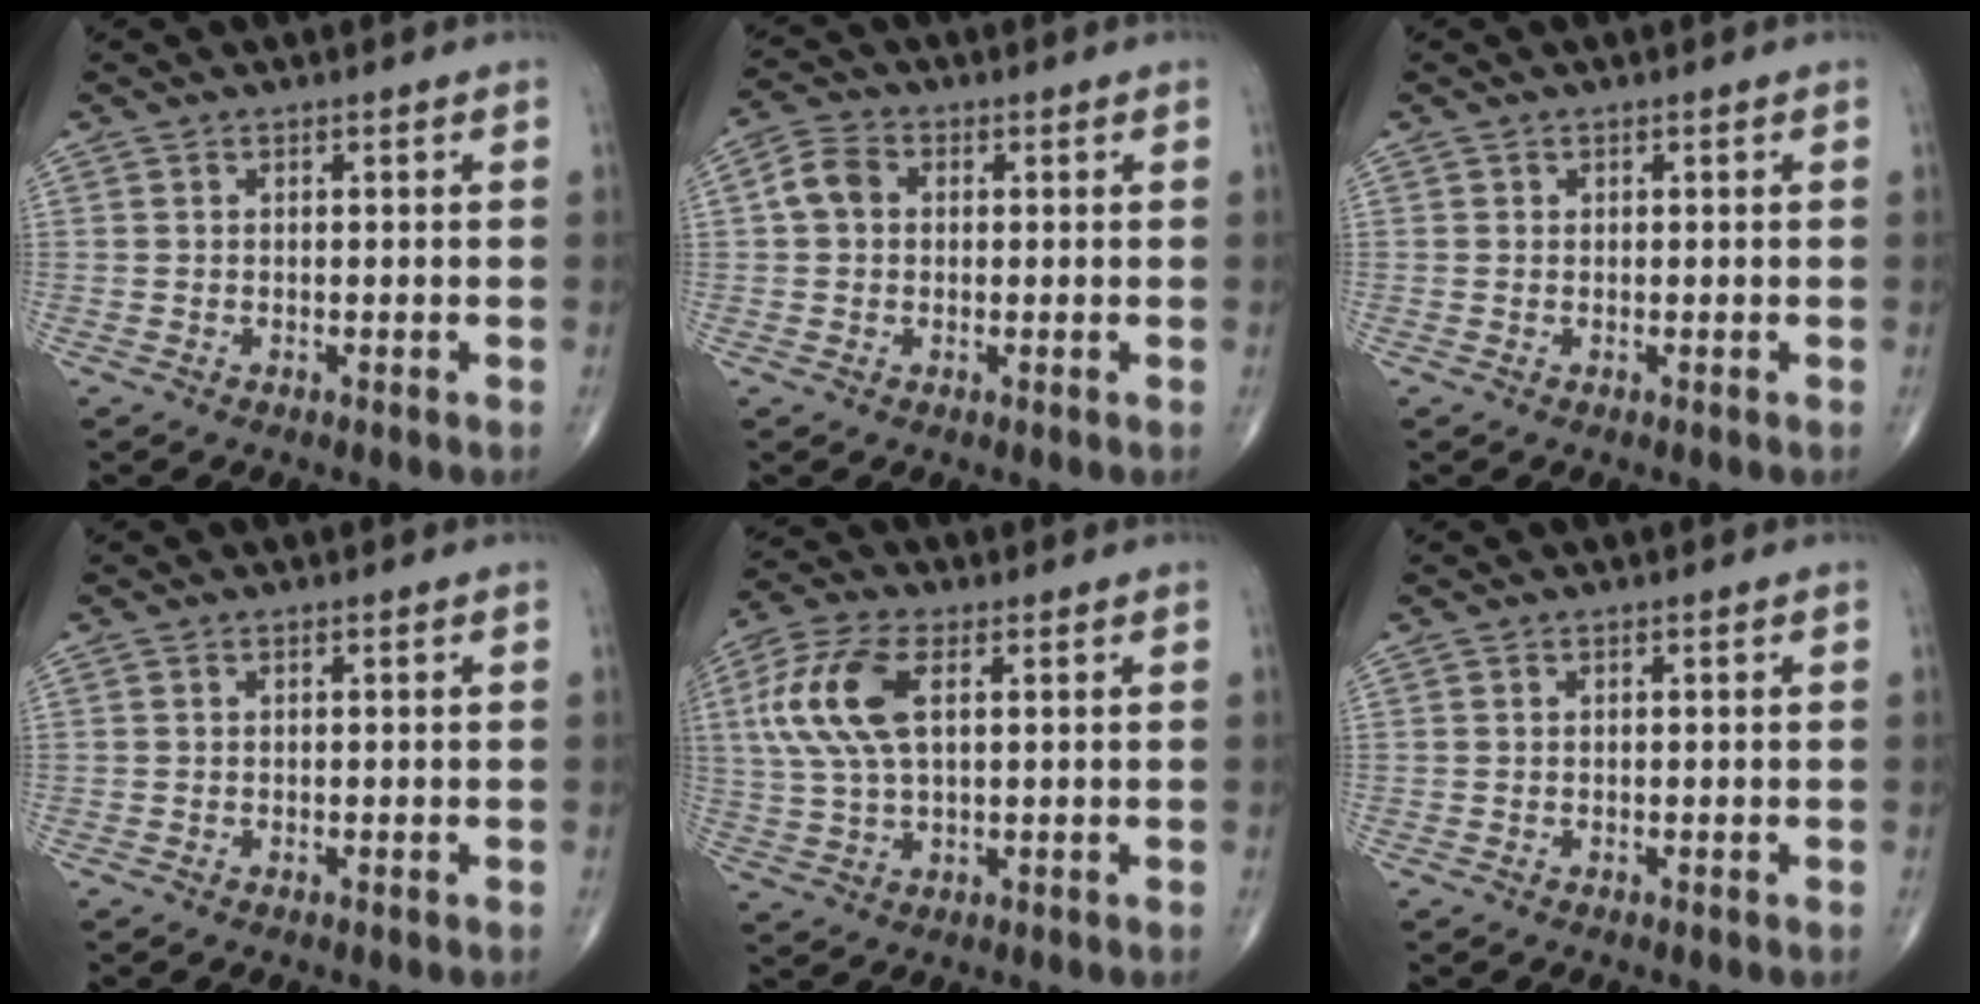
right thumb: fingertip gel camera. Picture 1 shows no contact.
{"total": 4.8, "force": [0.5, 3.8, 2.8], "torque": [-0.052, 0.014, 0.002]}
{"total": 0.0}
{"total": 0.0}
{"total": 12.0, "force": [3.0, 5.8, 10.0], "torque": [-0.233, 0.009, 0.059]}
{"total": 0.0}